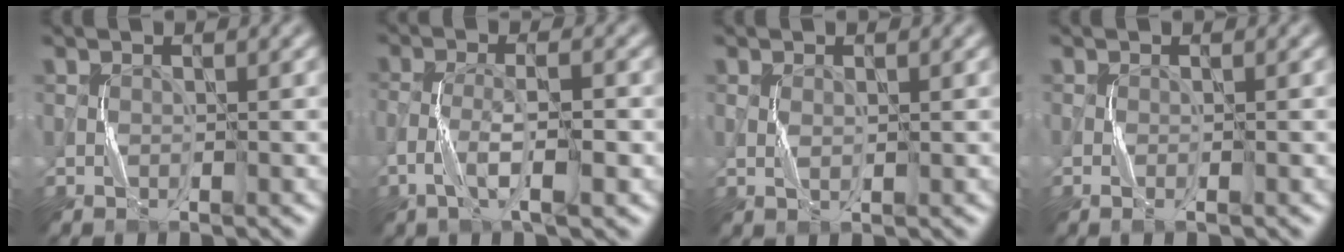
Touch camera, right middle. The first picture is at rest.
{"total": 3.9, "force": [-1.6, 1.1, 3.4], "torque": [-0.070, 0.000, -0.033]}
{"total": 1.1, "force": [0.4, 0.5, 0.9], "torque": [-0.021, -0.002, 0.007]}
{"total": 0.7, "force": [-0.1, 0.0, 0.7], "torque": [-0.014, -0.002, -0.005]}